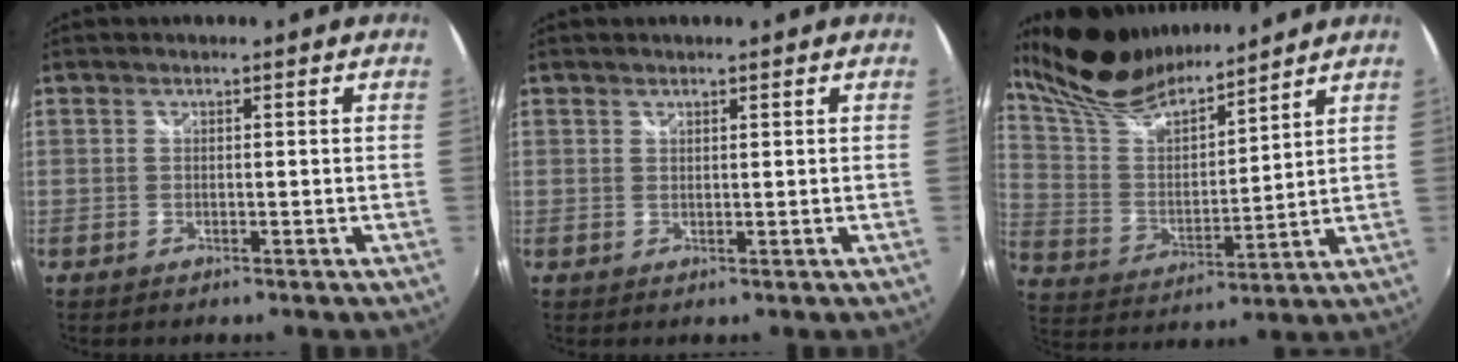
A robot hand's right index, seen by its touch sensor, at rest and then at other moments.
{"total": 0.6, "force": [0.6, 0.2, 0.1], "torque": [-0.001, 0.001, 0.011]}
{"total": 16.1, "force": [13.8, 4.4, 7.0], "torque": [-0.142, 0.014, 0.266]}